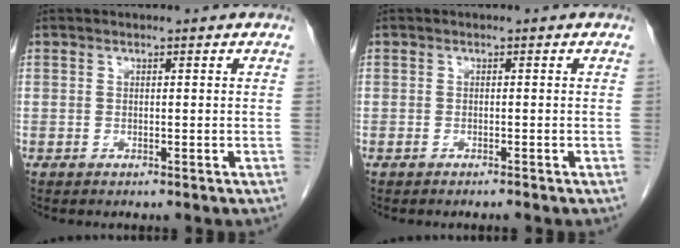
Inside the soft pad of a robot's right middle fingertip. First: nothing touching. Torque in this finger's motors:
{"motor_torque": [-0.32, -0.19, -0.03, -0.01]}